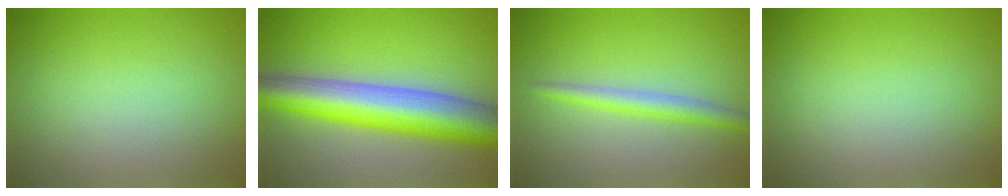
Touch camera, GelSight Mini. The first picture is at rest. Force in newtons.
{"total": 9.8, "press": 9.8, "slide": 0.2}
{"total": 2.3, "press": 2.3, "slide": 0.1}
{"total": 0.0}